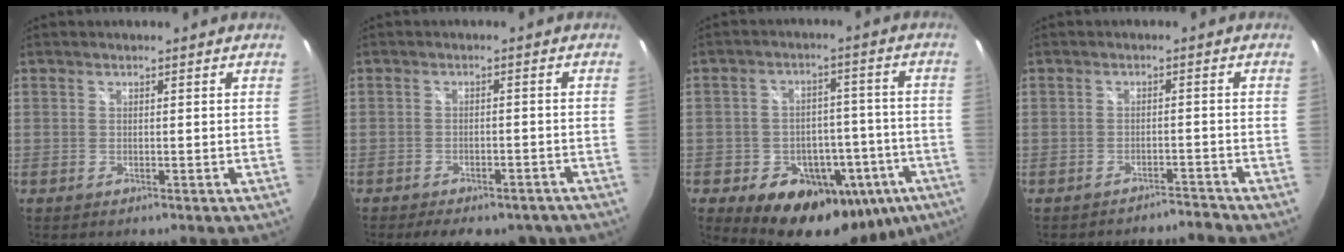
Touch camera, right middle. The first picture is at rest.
{"total": 11.3, "force": [-8.8, 4.5, 5.4], "torque": [-0.105, -0.013, -0.106]}
{"total": 18.8, "force": [-9.1, 13.1, 10.0], "torque": [-0.174, 0.016, -0.101]}
{"total": 2.0, "force": [-2.0, -0.2, -0.4], "torque": [0.003, 0.002, -0.030]}